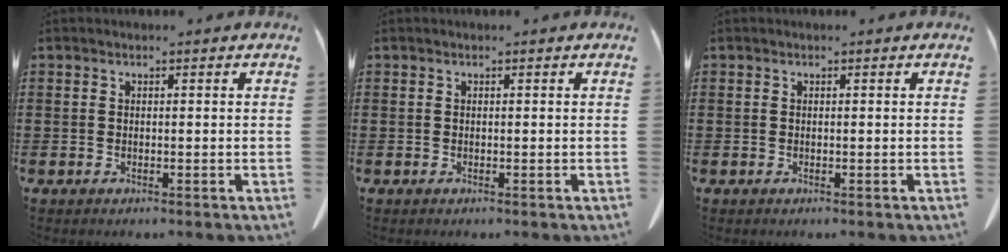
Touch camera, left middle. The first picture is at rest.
{"total": 0.0}
{"total": 0.0}